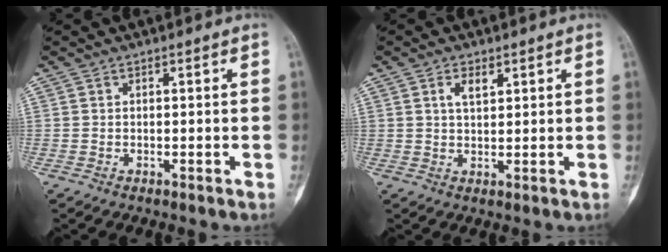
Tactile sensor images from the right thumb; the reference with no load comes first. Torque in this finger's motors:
{"motor_torque": [-0.43, 0.30, 0.19, -0.13, -0.07]}